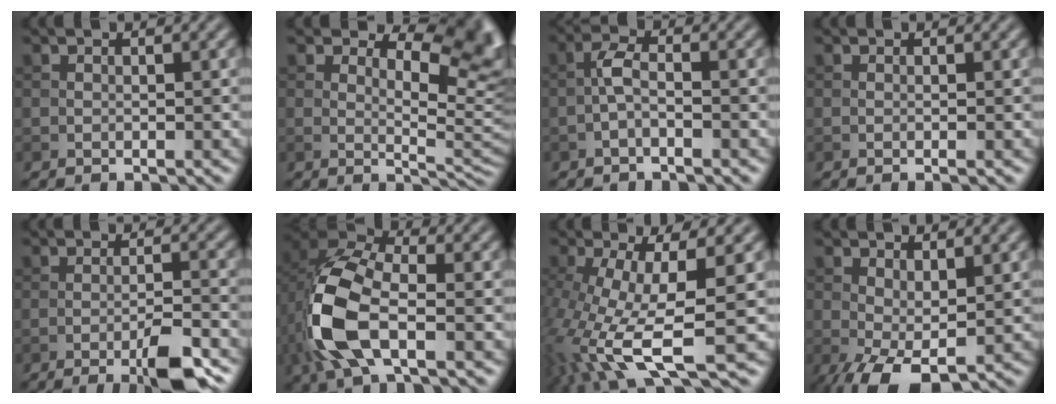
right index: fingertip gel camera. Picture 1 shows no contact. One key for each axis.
{"total": 8.8, "fx": 4.1, "fy": 4.2, "fz": 6.6, "tx": -0.087, "ty": -0.002, "tz": 0.061}
{"total": 2.0, "fx": -0.9, "fy": 0.7, "fz": 1.7, "tx": -0.036, "ty": 0.007, "tz": -0.022}
{"total": 0.9, "fx": -0.1, "fy": 0.2, "fz": 0.8, "tx": -0.011, "ty": -0.004, "tz": -0.005}
{"total": 5.3, "fx": -2.8, "fy": 1.0, "fz": 4.4, "tx": -0.067, "ty": 0.001, "tz": -0.045}
{"total": 9.9, "fx": -2.3, "fy": 5.2, "fz": 8.1, "tx": -0.190, "ty": 0.005, "tz": -0.054}
{"total": 11.2, "fx": -2.7, "fy": 3.9, "fz": 10.1, "tx": -0.222, "ty": -0.025, "tz": -0.041}
{"total": 4.8, "fx": -1.0, "fy": 2.0, "fz": 4.2, "tx": -0.091, "ty": -0.006, "tz": -0.015}